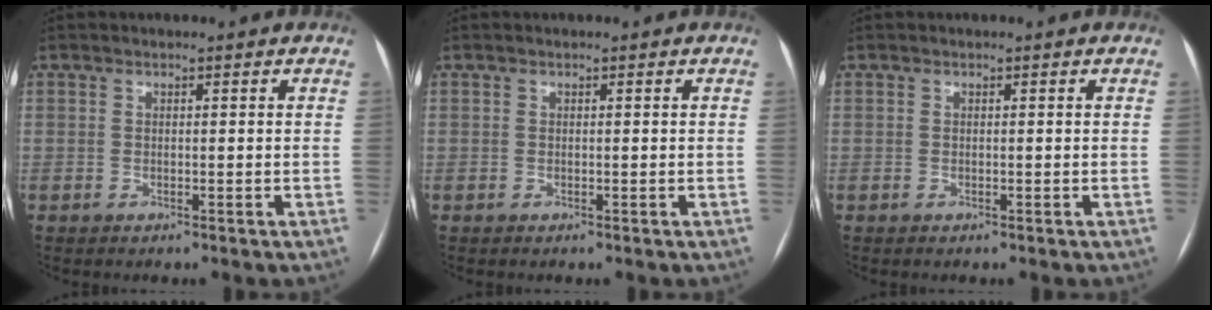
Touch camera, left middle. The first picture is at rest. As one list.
[{"total": 0.0}, {"total": 0.0}]